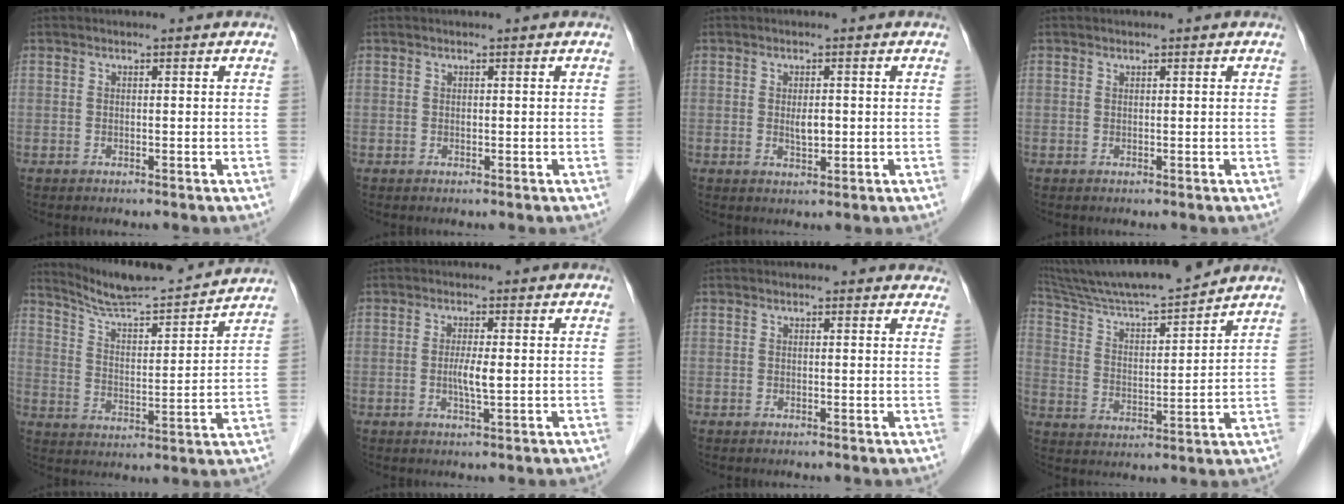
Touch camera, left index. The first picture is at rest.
{"total": 0.0}
{"total": 2.0, "force": [0.0, 0.8, 1.9], "torque": [-0.034, -0.001, 0.002]}
{"total": 0.0}
{"total": 14.7, "force": [14.1, -0.1, 4.1], "torque": [-0.076, 0.006, 0.221]}
{"total": 2.7, "force": [-0.1, 0.1, 2.6], "torque": [-0.053, -0.003, -0.003]}
{"total": 4.6, "force": [4.3, 1.4, 0.9], "torque": [0.002, 0.010, 0.033]}
{"total": 15.9, "force": [14.7, 0.1, 6.1], "torque": [-0.113, 0.004, 0.248]}